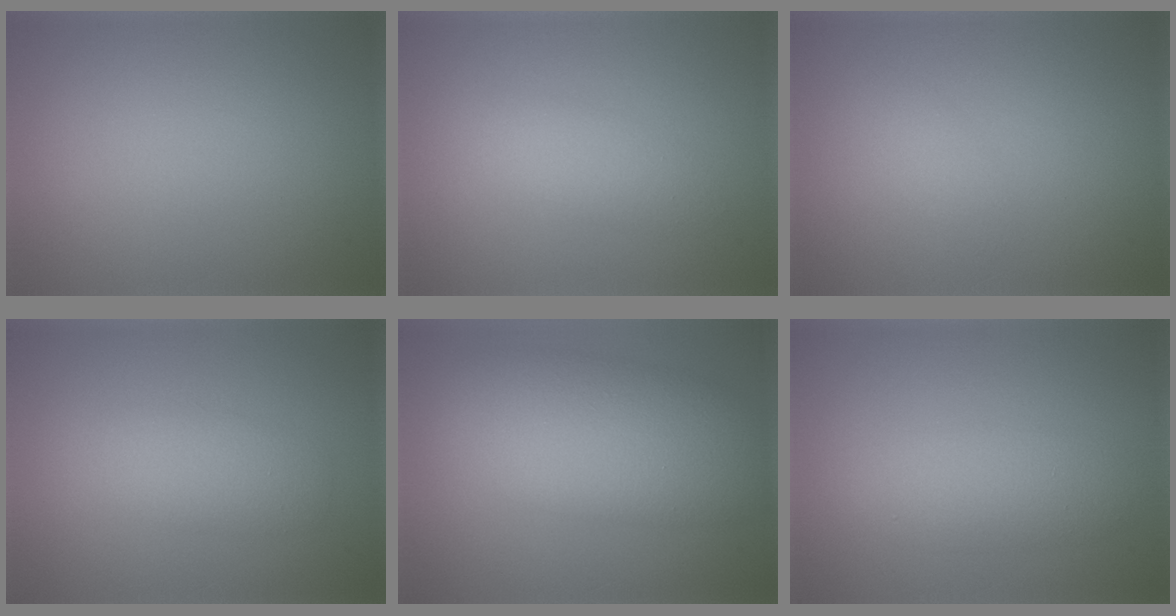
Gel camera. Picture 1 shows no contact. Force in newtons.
{"total": 2.1, "press": 2.1, "slide": 0.1}
{"total": 1.1, "press": 1.1, "slide": 0.0}
{"total": 2.9, "press": 2.9, "slide": 0.1}
{"total": 8.5, "press": 8.5, "slide": 0.3}
{"total": 3.3, "press": 3.3, "slide": 0.1}